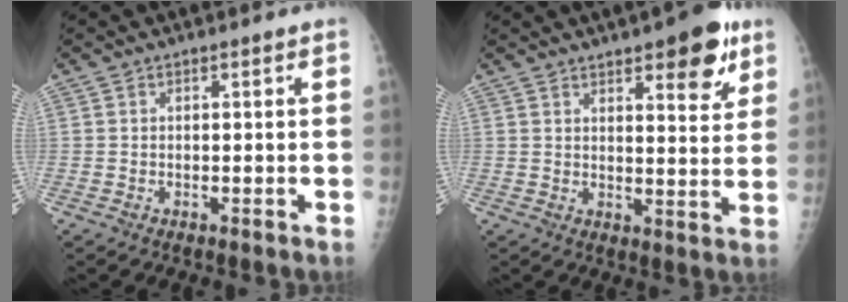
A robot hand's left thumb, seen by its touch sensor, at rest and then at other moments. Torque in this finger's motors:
{"motor_torque": [0.10, 0.09, 0.00, 0.08, 0.10]}